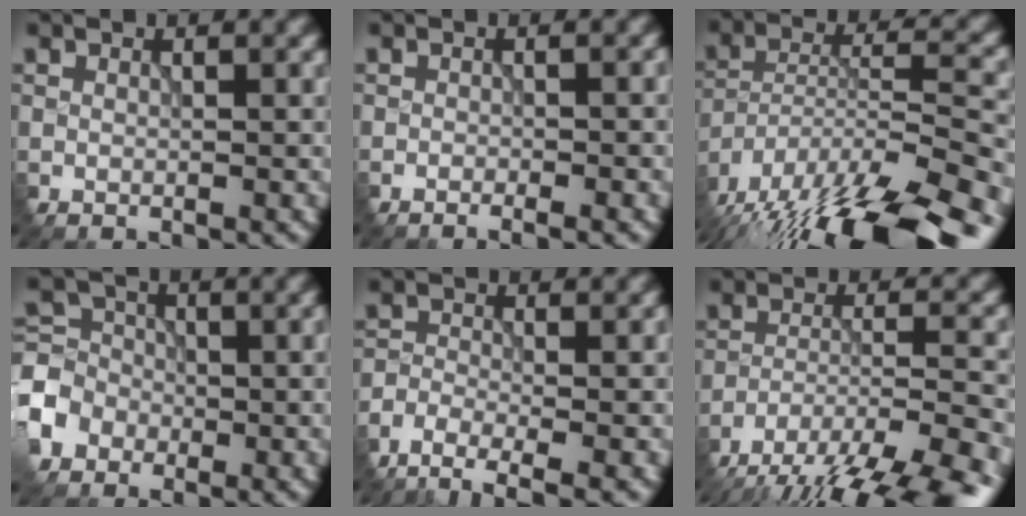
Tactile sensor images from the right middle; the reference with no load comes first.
{"total": 1.7, "force": [-1.1, 0.3, 1.3], "torque": [-0.008, 0.003, -0.013]}
{"total": 18.4, "force": [-15.0, 4.4, 9.8], "torque": [-0.175, -0.022, -0.233]}
{"total": 6.5, "force": [-3.6, 4.9, 2.4], "torque": [-0.048, -0.005, -0.069]}
{"total": 4.9, "force": [-4.1, 0.9, 2.5], "torque": [-0.041, -0.006, -0.079]}
{"total": 15.0, "force": [-12.4, 4.0, 7.4], "torque": [-0.132, -0.025, -0.161]}